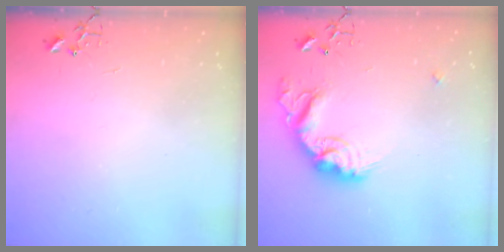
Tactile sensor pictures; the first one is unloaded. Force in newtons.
{"total": 17.9, "press": 17.8, "slide": 1.1}